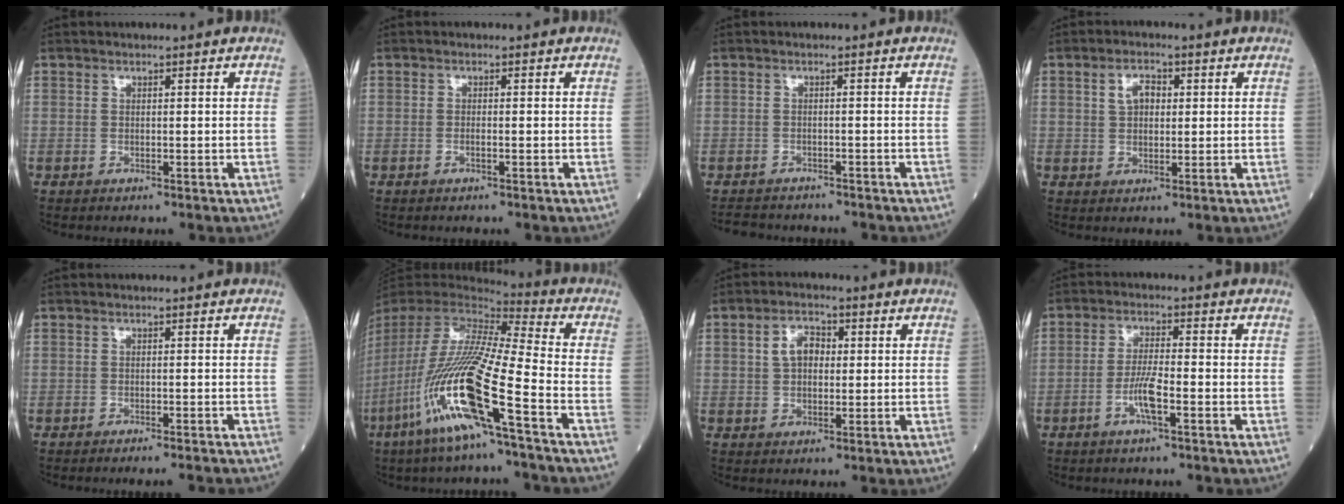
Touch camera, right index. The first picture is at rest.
{"total": 1.0, "force": [-0.4, 0.0, 0.9], "torque": [-0.019, 0.000, -0.009]}
{"total": 6.3, "force": [-5.9, 1.9, 1.3], "torque": [-0.017, -0.006, -0.085]}
{"total": 3.7, "force": [1.0, 2.3, 2.7], "torque": [-0.046, 0.008, 0.018]}
{"total": 4.2, "force": [-3.9, -0.1, 1.6], "torque": [-0.014, -0.008, -0.053]}
{"total": 20.4, "force": [-8.9, 0.6, 18.4], "torque": [-0.407, -0.048, -0.182]}
{"total": 4.5, "force": [0.8, 3.0, 3.2], "torque": [-0.059, 0.013, 0.013]}
{"total": 6.3, "force": [-2.5, 0.8, 5.7], "torque": [-0.113, -0.001, -0.051]}